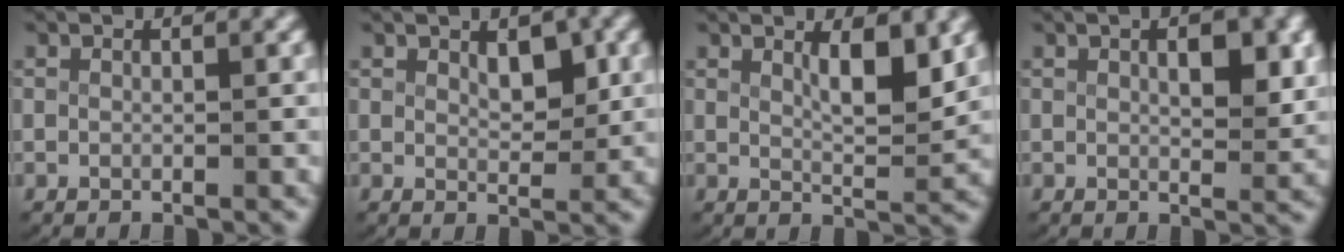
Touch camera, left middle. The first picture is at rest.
{"total": 2.2, "force": [1.1, 1.0, 1.7], "torque": [-0.023, -0.016, 0.024]}
{"total": 3.5, "force": [1.6, 0.8, 3.0], "torque": [-0.049, -0.020, 0.034]}
{"total": 3.0, "force": [0.9, 1.1, 2.7], "torque": [-0.037, -0.009, 0.014]}